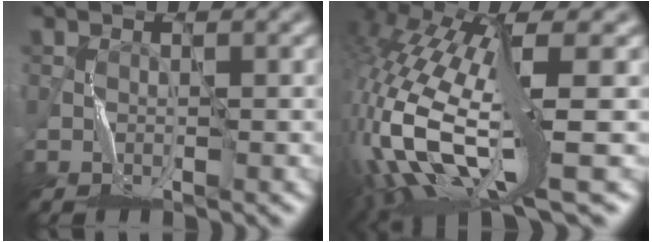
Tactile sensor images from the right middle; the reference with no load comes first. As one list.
[{"total": 12.5, "force": [-1.8, 4.4, 11.6], "torque": [-0.262, -0.002, -0.028]}]